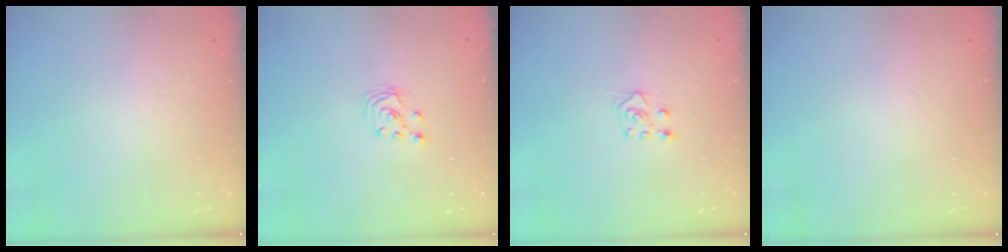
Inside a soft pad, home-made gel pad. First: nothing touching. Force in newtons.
{"total": 3.5, "press": 3.5, "slide": 0.4}
{"total": 6.1, "press": 6.1, "slide": 0.5}
{"total": 0.0}